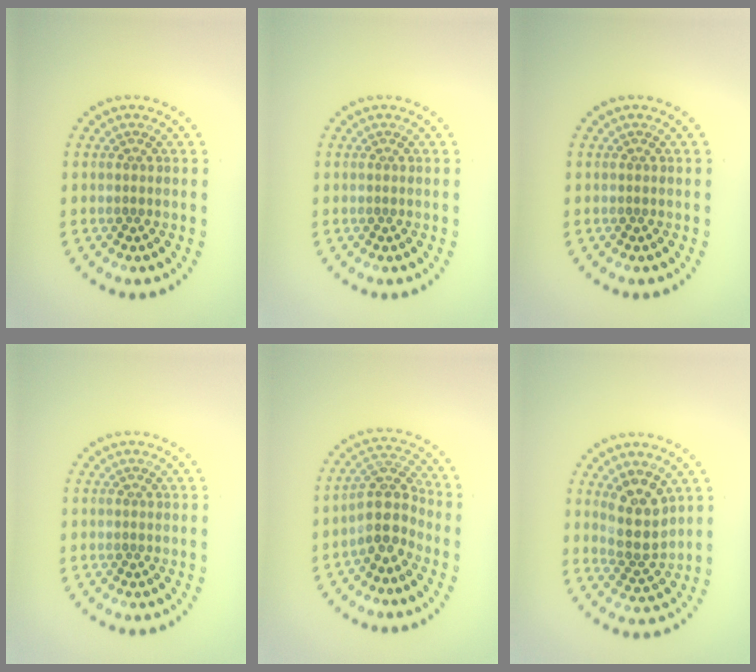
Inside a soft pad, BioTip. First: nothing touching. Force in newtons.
{"total": 0.0}
{"total": 0.0}
{"total": 0.0}
{"total": 3.8, "press": 3.1, "slide": 2.3}
{"total": 4.4, "press": 4.0, "slide": 1.8}